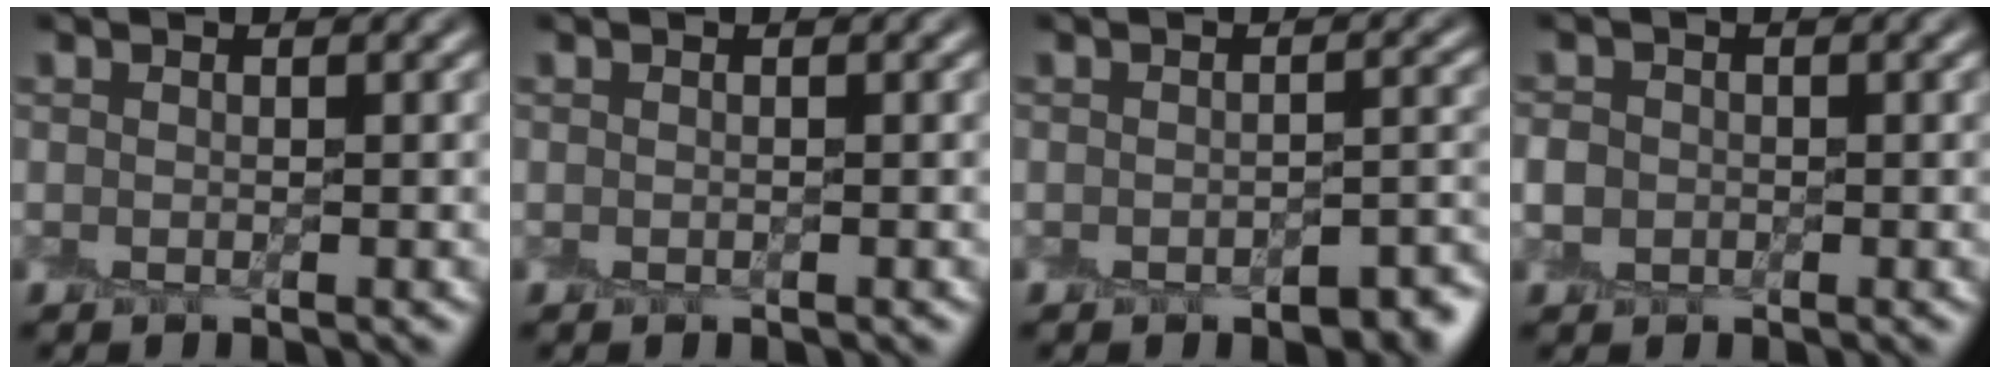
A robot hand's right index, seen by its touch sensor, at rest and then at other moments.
{"total": 0.0}
{"total": 3.4, "force": [-2.7, 1.2, 1.8], "torque": [-0.022, 0.000, -0.033]}
{"total": 1.8, "force": [-0.5, 1.7, 0.3], "torque": [-0.005, 0.001, -0.014]}